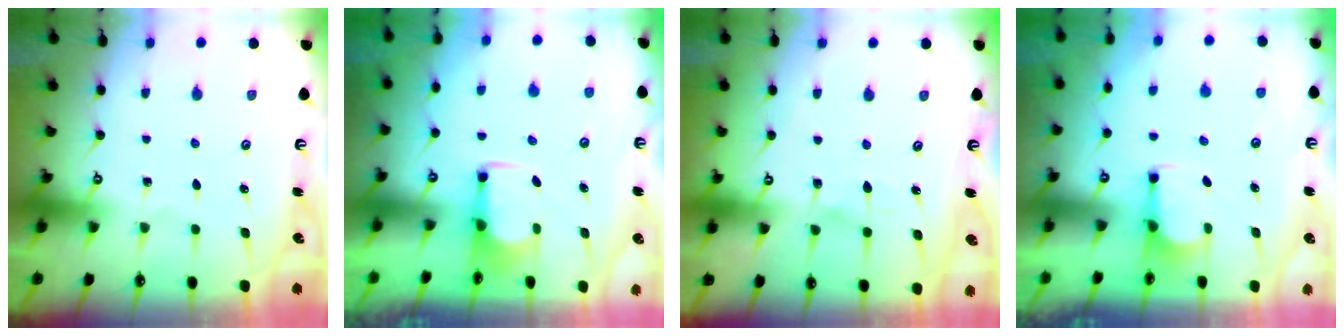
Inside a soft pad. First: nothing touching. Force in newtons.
{"total": 2.5, "press": 2.3, "slide": 0.9}
{"total": 5.0, "press": 5.0, "slide": 0.5}
{"total": 3.0, "press": 2.9, "slide": 0.6}